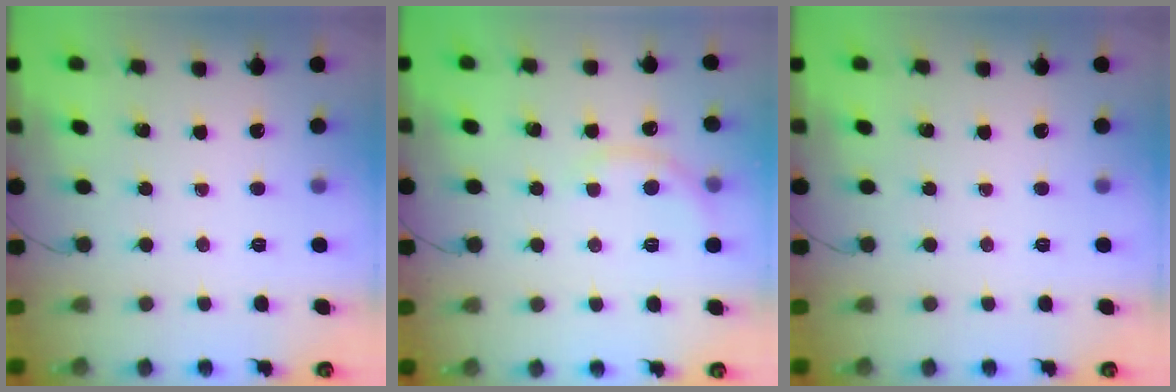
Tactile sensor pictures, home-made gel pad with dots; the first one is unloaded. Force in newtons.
{"total": 3.3, "press": 3.1, "slide": 1.2}
{"total": 0.0}